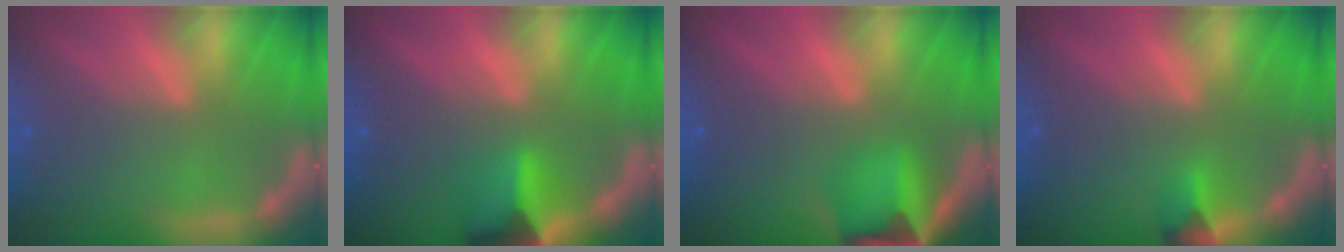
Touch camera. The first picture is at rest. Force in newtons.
{"total": 5.4}
{"total": 6.0}
{"total": 1.9}